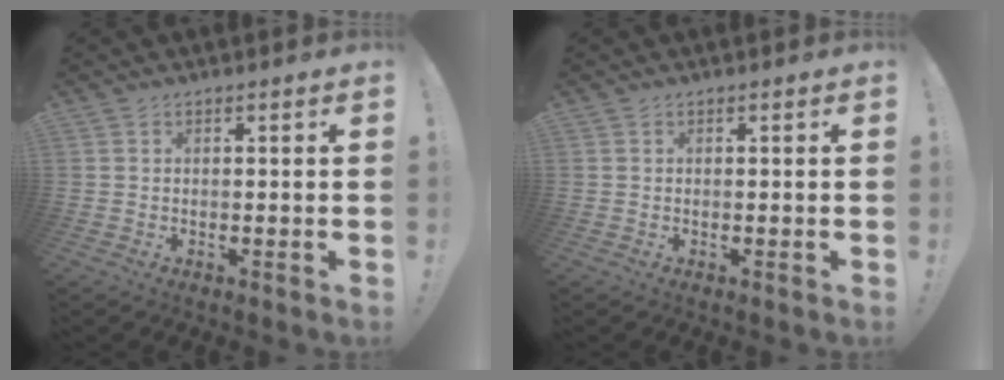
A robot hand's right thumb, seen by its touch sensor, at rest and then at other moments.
{"total": 0.0}